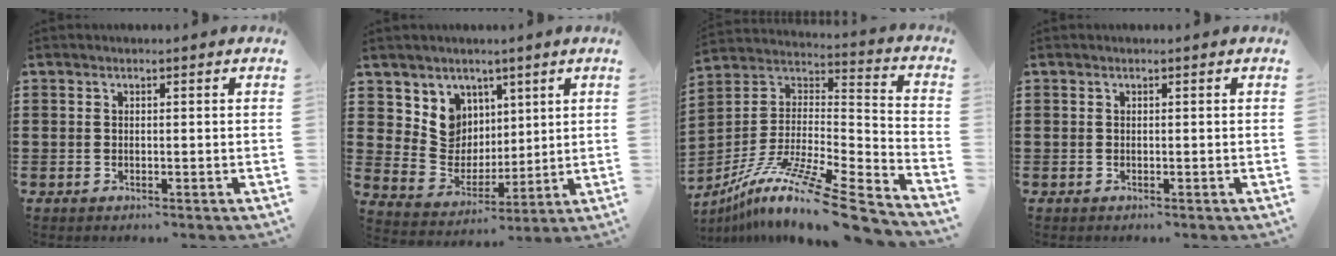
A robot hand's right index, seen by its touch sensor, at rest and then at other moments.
{"total": 7.7, "force": [3.6, 6.7, 1.5], "torque": [-0.064, -0.020, 0.071]}
{"total": 13.5, "force": [-10.2, 0.6, 8.8], "torque": [-0.159, 0.007, -0.193]}
{"total": 0.0}